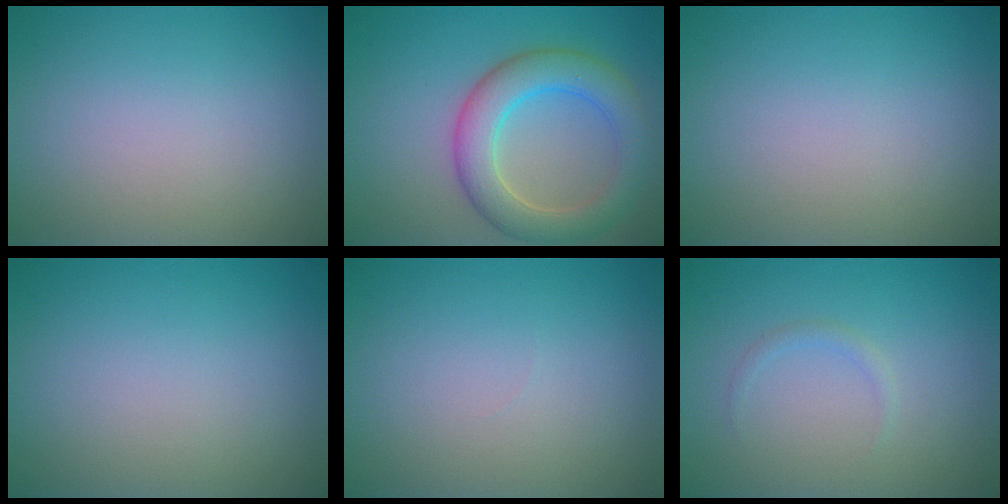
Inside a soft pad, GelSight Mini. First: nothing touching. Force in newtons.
{"total": 6.0, "press": 6.0, "slide": 0.3}
{"total": 0.0}
{"total": 0.0}
{"total": 0.0}
{"total": 0.7, "press": 0.7, "slide": 0.1}